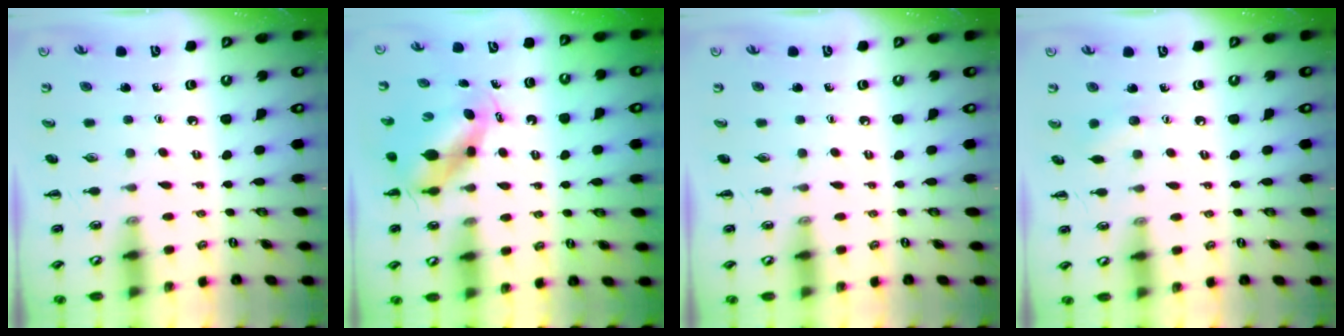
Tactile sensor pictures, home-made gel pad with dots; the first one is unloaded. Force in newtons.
{"total": 5.3, "press": 5.2, "slide": 1.0}
{"total": 0.0}
{"total": 5.8, "press": 5.6, "slide": 1.6}